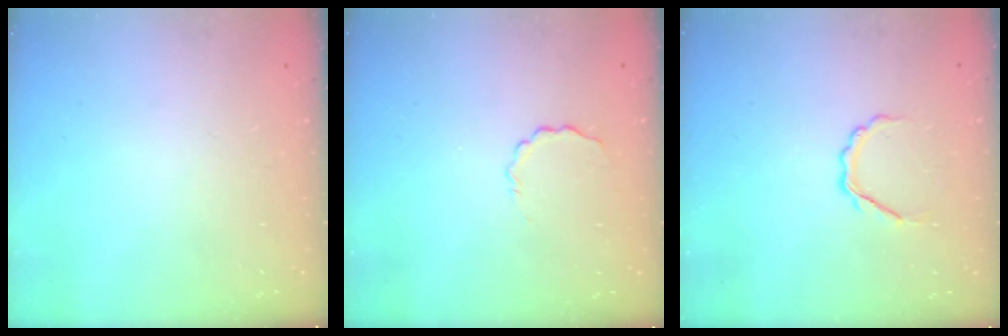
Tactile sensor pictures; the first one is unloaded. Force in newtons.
{"total": 2.6, "press": 2.5, "slide": 0.8}
{"total": 4.2, "press": 4.0, "slide": 1.3}